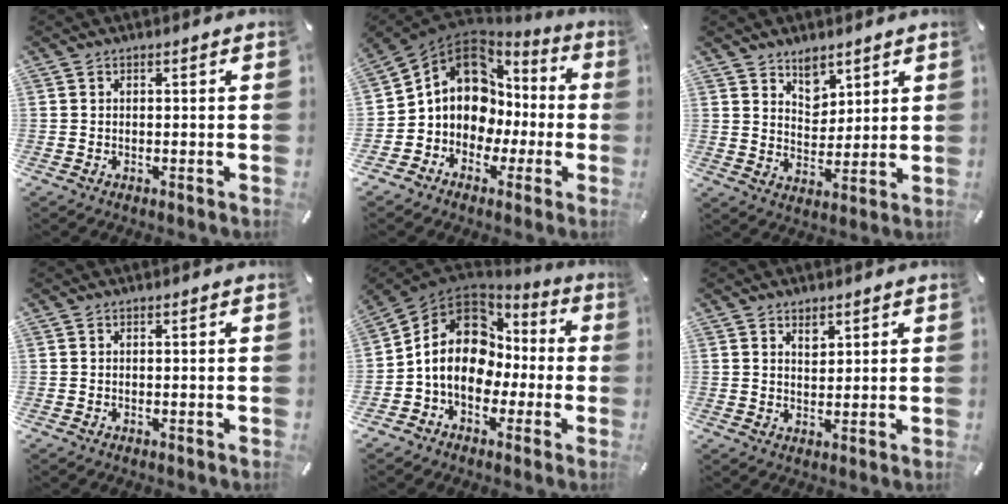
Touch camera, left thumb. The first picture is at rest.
{"total": 13.1, "force": [1.2, 11.6, 6.1], "torque": [-0.117, -0.013, 0.027]}
{"total": 6.5, "force": [4.7, 4.3, 1.0], "torque": [-0.011, -0.031, 0.085]}
{"total": 0.0}
{"total": 14.7, "force": [-0.3, 11.9, 8.5], "torque": [-0.168, 0.012, -0.005]}
{"total": 2.7, "force": [1.8, 1.8, 1.0], "torque": [0.003, -0.010, 0.028]}